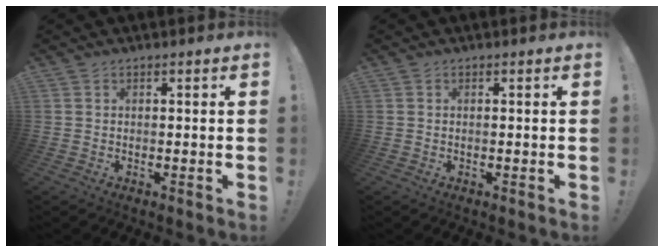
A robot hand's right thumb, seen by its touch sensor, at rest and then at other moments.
{"total": 0.0}